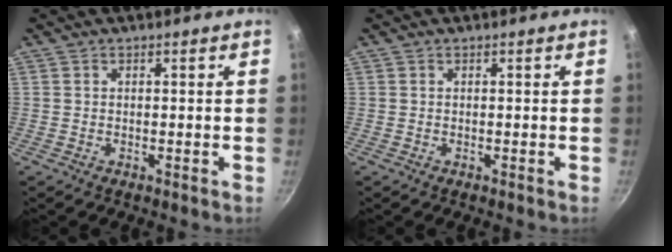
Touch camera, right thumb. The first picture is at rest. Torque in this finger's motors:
{"motor_torque": [0.00, 0.00, -0.01, 0.00, 0.00]}